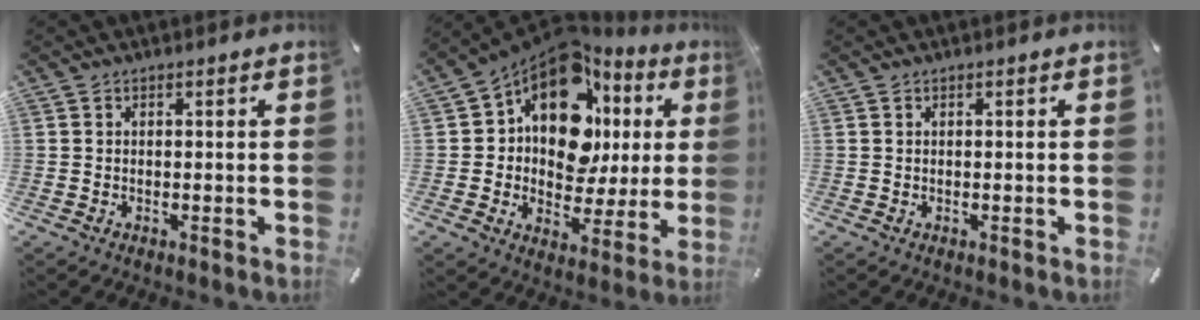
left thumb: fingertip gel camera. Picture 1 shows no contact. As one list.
[{"total": 16.2, "force": [6.3, 11.1, 10.0], "torque": [-0.163, -0.053, 0.110]}, {"total": 0.0}]